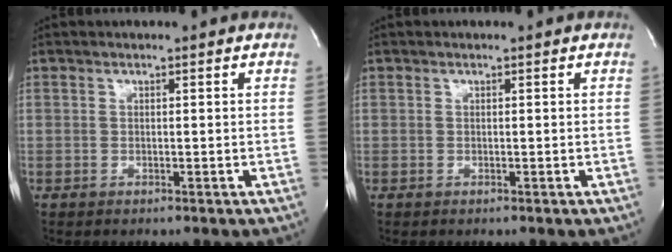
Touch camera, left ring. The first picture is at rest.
{"total": 0.0}